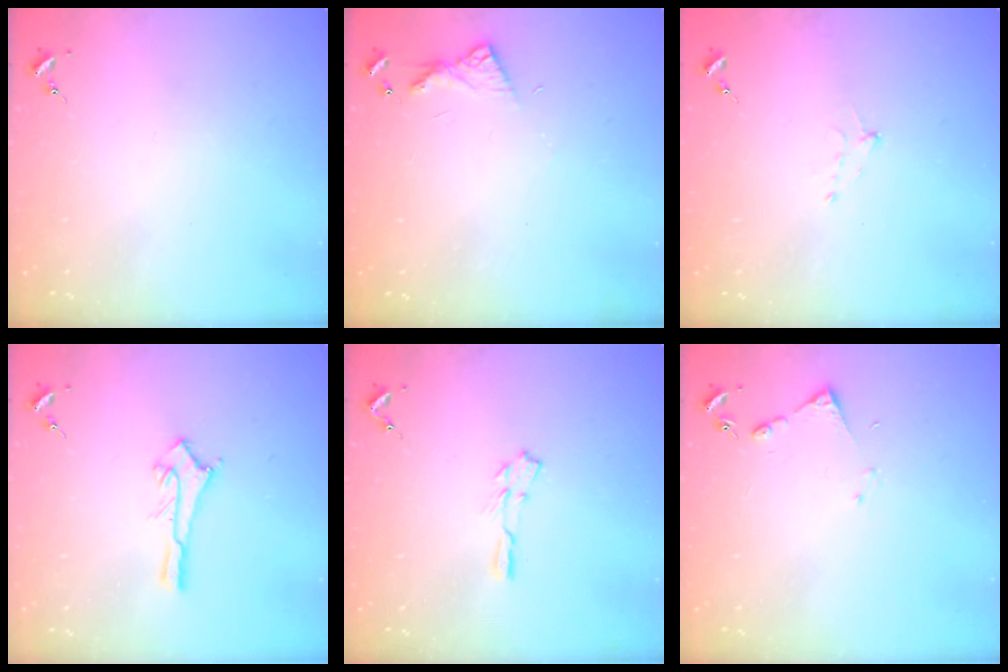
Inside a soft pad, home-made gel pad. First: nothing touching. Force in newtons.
{"total": 6.5, "press": 6.5, "slide": 0.8}
{"total": 5.5, "press": 5.5, "slide": 0.7}
{"total": 10.8, "press": 10.7, "slide": 0.8}
{"total": 4.0, "press": 3.9, "slide": 0.4}
{"total": 4.6, "press": 4.5, "slide": 0.5}